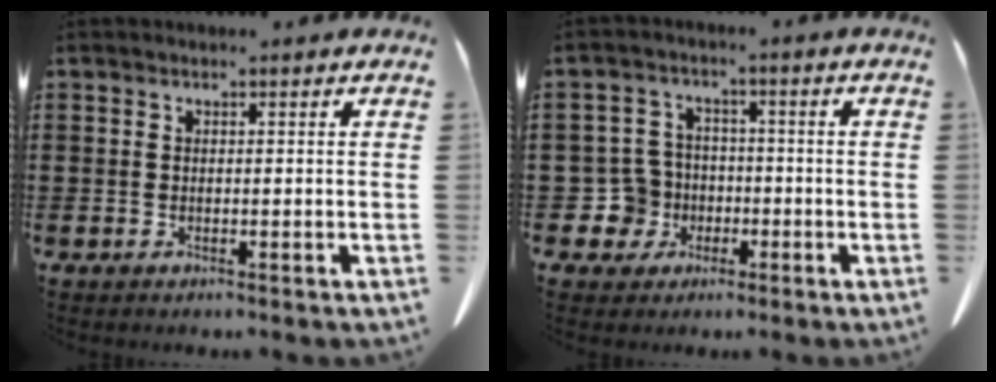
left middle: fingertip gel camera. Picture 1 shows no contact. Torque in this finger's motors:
{"motor_torque": [-0.09, 0.10, -0.01, -0.04]}